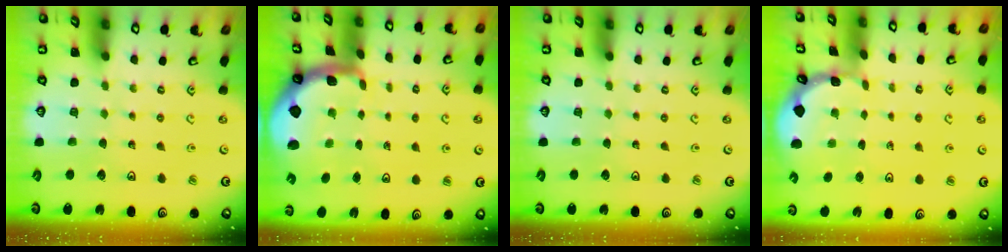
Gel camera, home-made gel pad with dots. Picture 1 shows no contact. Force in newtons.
{"total": 1.9, "press": 1.9, "slide": 0.4}
{"total": 0.0}
{"total": 0.7, "press": 0.6, "slide": 0.2}